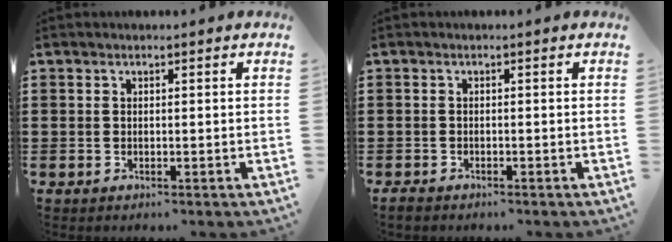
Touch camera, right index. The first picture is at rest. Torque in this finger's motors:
{"motor_torque": [-1.31, 0.83, -1.06, -0.21]}